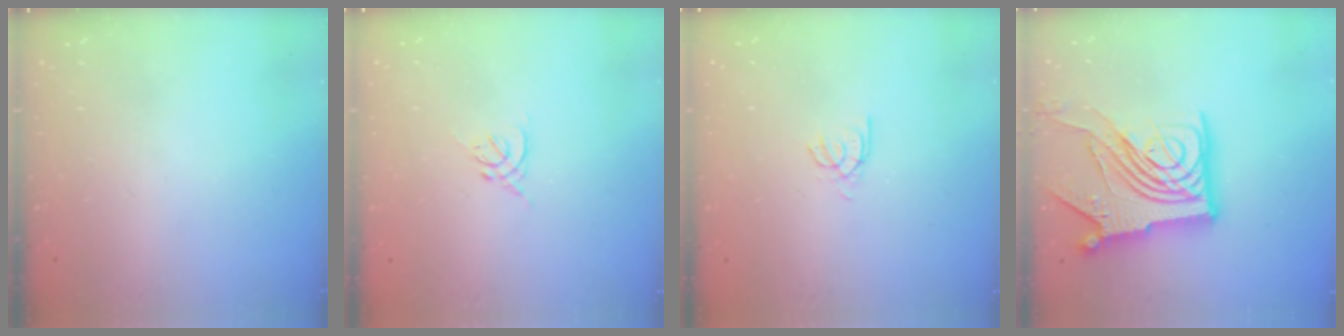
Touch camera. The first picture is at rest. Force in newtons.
{"total": 1.7, "press": 1.6, "slide": 0.6}
{"total": 2.4, "press": 2.4, "slide": 0.2}
{"total": 20.6, "press": 20.5, "slide": 2.4}